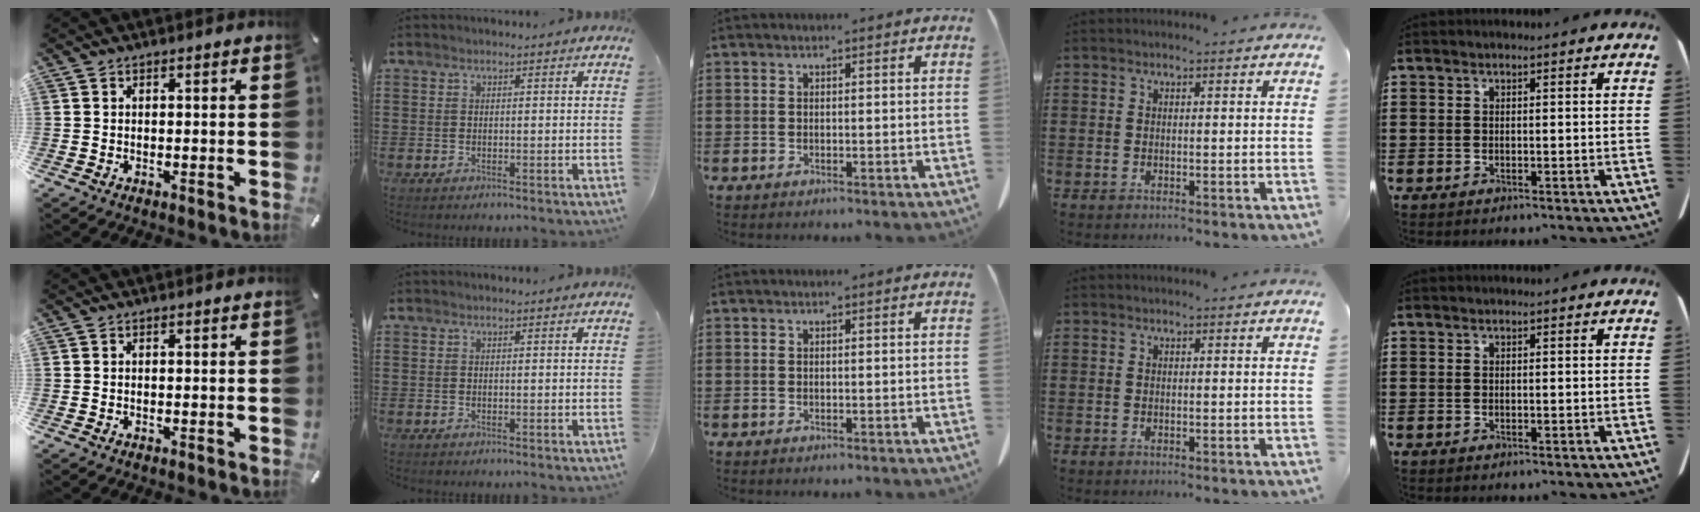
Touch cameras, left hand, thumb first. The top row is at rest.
{}